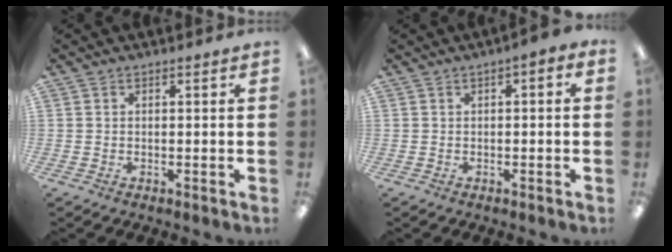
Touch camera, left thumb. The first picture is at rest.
{"total": 1.6, "force": [-0.5, 0.6, 1.4], "torque": [-0.023, 0.005, -0.011]}